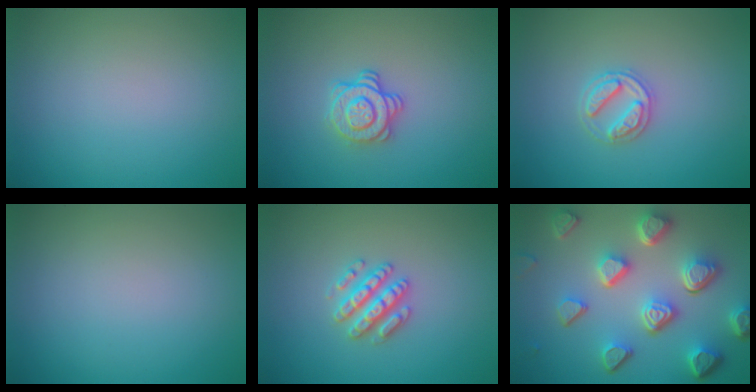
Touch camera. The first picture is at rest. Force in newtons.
{"total": 2.9, "press": 2.5, "slide": 1.3}
{"total": 2.6, "press": 2.5, "slide": 0.5}
{"total": 0.0}
{"total": 3.0, "press": 2.9, "slide": 0.6}
{"total": 7.7, "press": 5.6, "slide": 5.3}